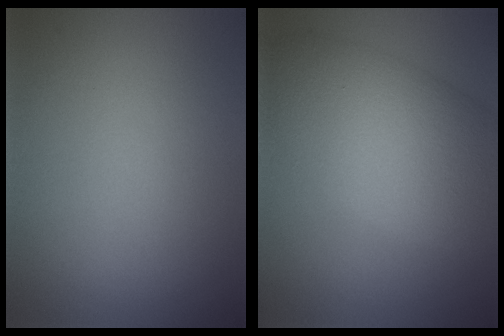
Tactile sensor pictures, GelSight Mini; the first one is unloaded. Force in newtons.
{"total": 9.3, "press": 9.2, "slide": 0.6}